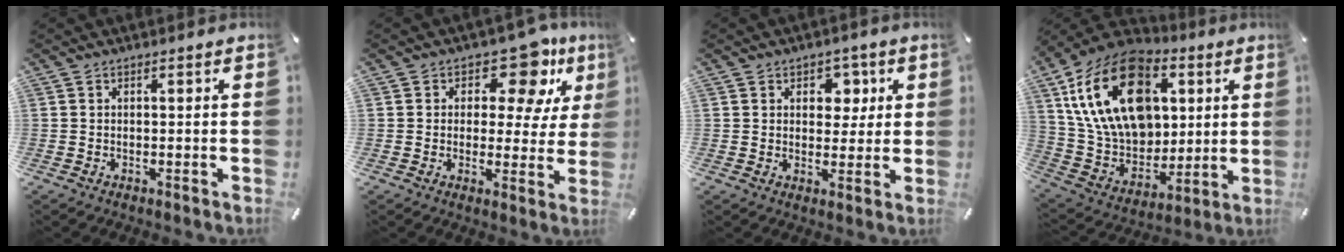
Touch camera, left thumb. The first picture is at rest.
{"total": 12.6, "force": [7.2, 6.5, 8.1], "torque": [-0.105, -0.047, 0.121]}
{"total": 5.7, "force": [1.9, 4.6, 2.7], "torque": [-0.016, -0.006, 0.024]}
{"total": 24.7, "force": [7.9, 17.6, 15.4], "torque": [-0.300, -0.021, 0.144]}